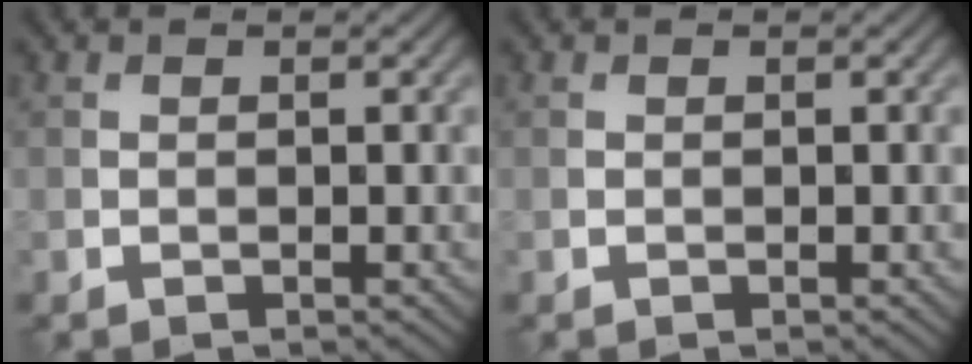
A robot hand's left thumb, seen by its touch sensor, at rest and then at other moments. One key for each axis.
{"total": 0.0}